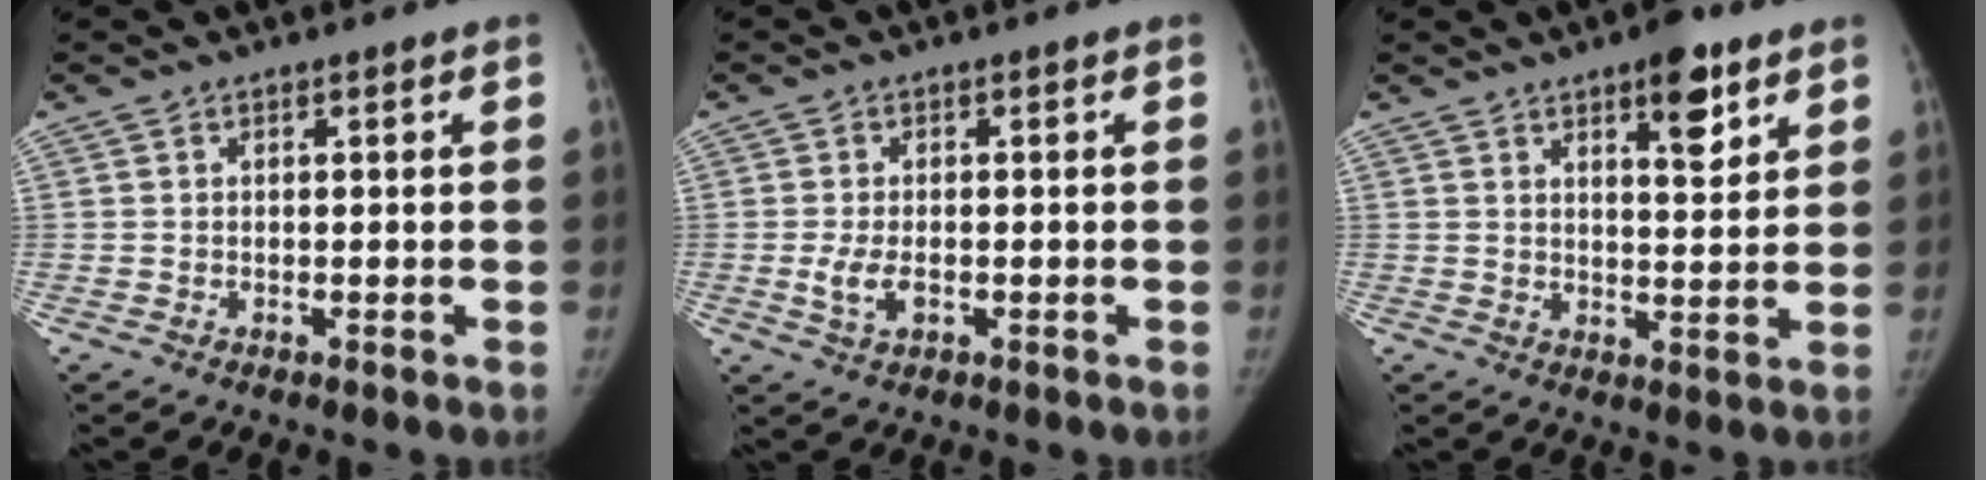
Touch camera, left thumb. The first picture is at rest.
{"total": 3.8, "force": [-0.8, 2.1, 3.1], "torque": [-0.067, -0.004, -0.014]}
{"total": 7.9, "force": [4.7, 2.8, 5.7], "torque": [-0.061, -0.026, 0.064]}